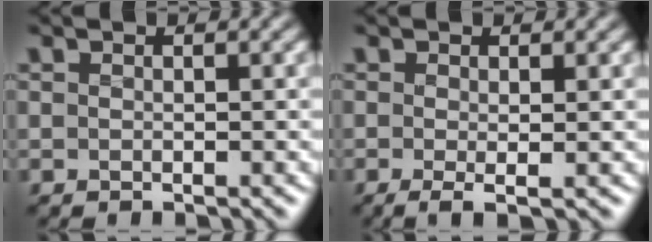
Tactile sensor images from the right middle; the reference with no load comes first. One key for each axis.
{"total": 1.6, "fx": -0.4, "fy": 0.2, "fz": 1.6, "tx": -0.027, "ty": -0.006, "tz": -0.008}